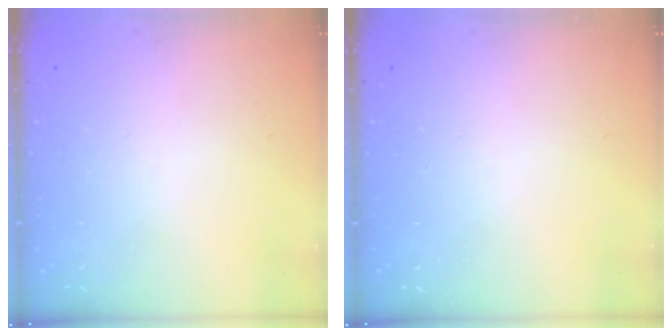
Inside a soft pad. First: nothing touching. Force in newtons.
{"total": 0.0}